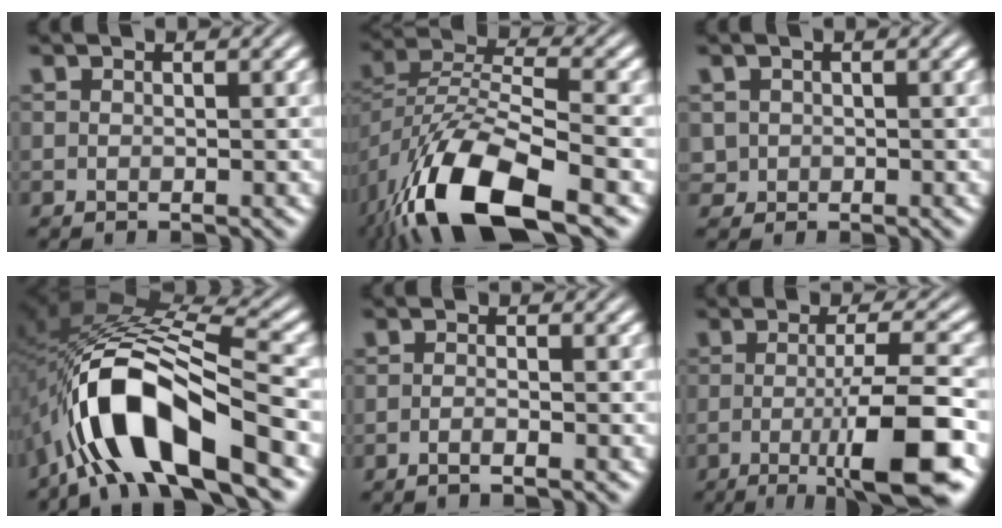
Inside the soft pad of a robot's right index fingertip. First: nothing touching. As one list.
[{"total": 9.3, "force": [-3.4, 4.3, 7.4], "torque": [-0.156, -0.037, -0.035]}, {"total": 2.0, "force": [0.0, 1.9, 0.7], "torque": [-0.025, -0.017, 0.009]}, {"total": 12.6, "force": [-1.9, 6.3, 10.8], "torque": [-0.219, -0.009, -0.032]}, {"total": 1.5, "force": [-1.3, -0.4, 0.8], "torque": [-0.016, -0.002, -0.023]}, {"total": 7.9, "force": [-2.8, 0.8, 7.4], "torque": [-0.092, -0.004, -0.042]}]